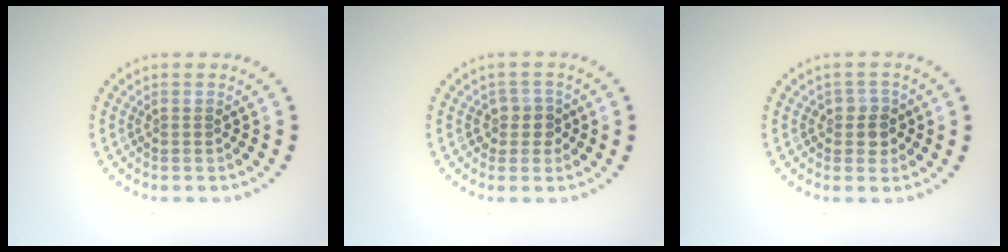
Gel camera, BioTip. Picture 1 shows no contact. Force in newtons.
{"total": 1.8, "press": 1.6, "slide": 0.9}
{"total": 1.9, "press": 1.7, "slide": 0.8}